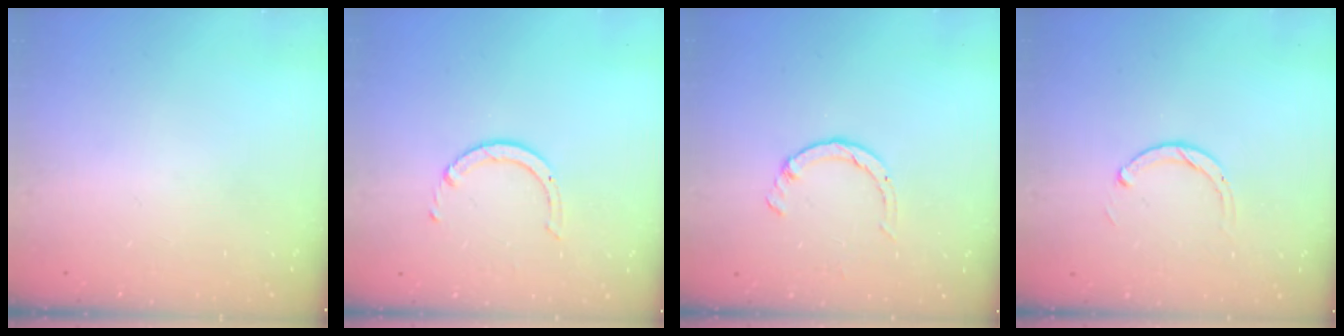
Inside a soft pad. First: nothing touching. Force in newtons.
{"total": 2.5, "press": 2.5, "slide": 0.2}
{"total": 2.6, "press": 2.6, "slide": 0.4}
{"total": 2.3, "press": 2.3, "slide": 0.3}